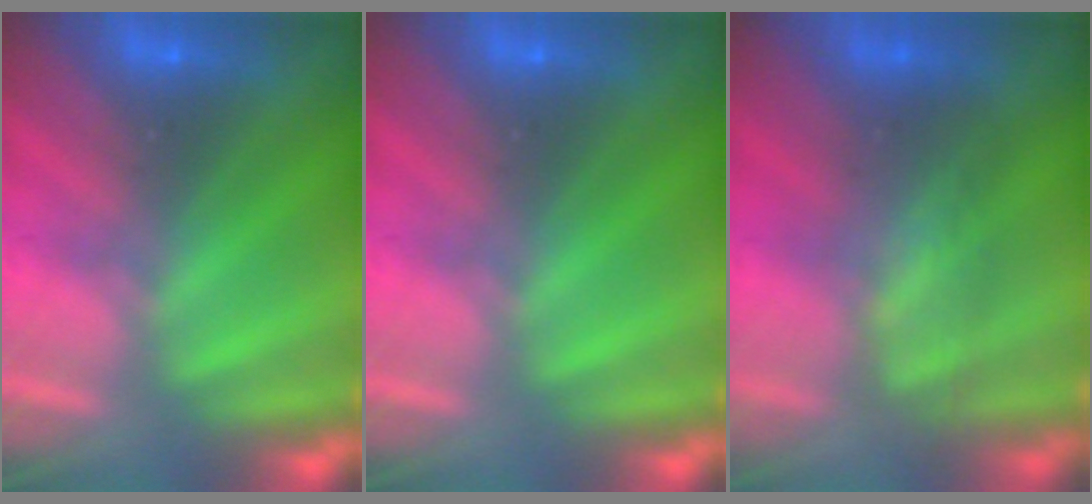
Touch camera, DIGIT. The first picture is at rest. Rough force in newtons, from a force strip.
{"total": 0.0}
{"total": 3.3}